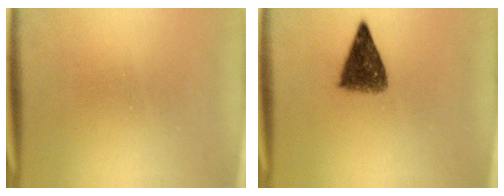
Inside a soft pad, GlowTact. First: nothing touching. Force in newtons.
{"total": 6.3}